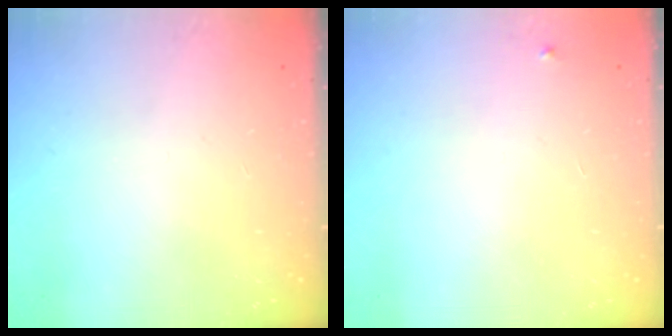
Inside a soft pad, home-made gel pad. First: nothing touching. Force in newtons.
{"total": 2.7, "press": 2.7, "slide": 0.2}